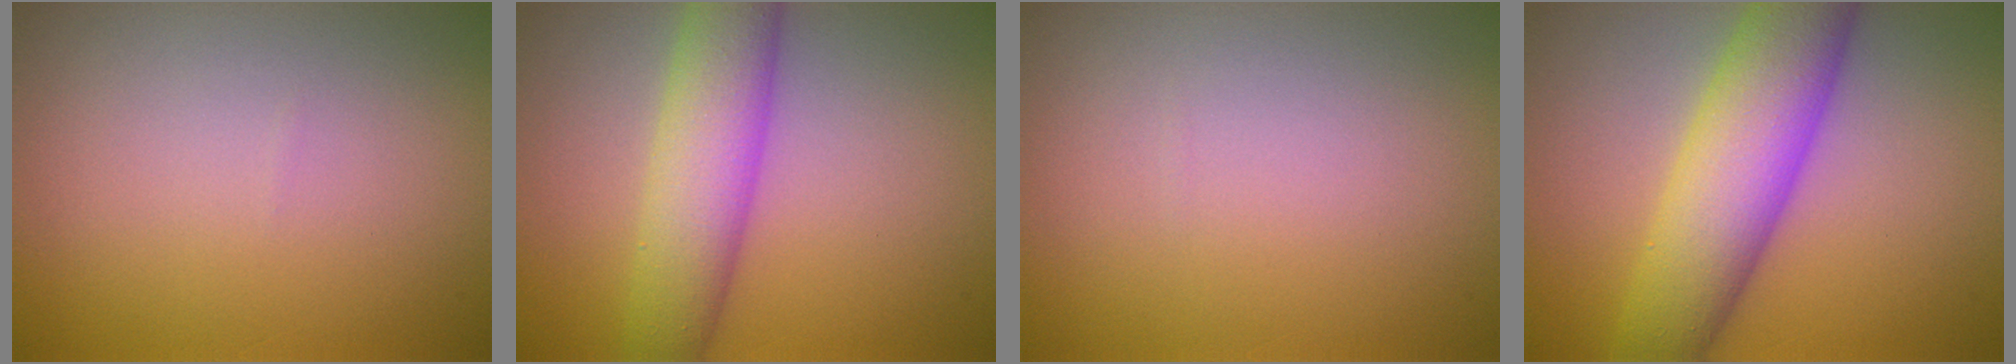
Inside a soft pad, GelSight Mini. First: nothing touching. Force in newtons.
{"total": 6.3, "press": 6.3, "slide": 0.2}
{"total": 0.0}
{"total": 8.7, "press": 8.7, "slide": 0.3}